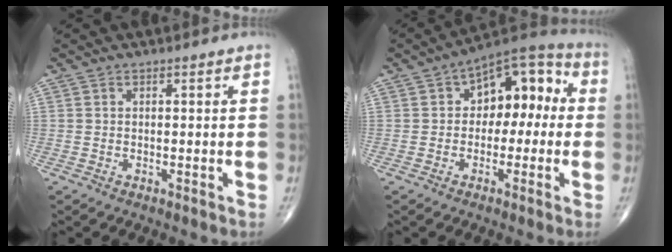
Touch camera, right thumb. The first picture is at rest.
{"total": 12.3, "force": [0.9, 7.8, 9.5], "torque": [-0.086, 0.044, -0.003]}